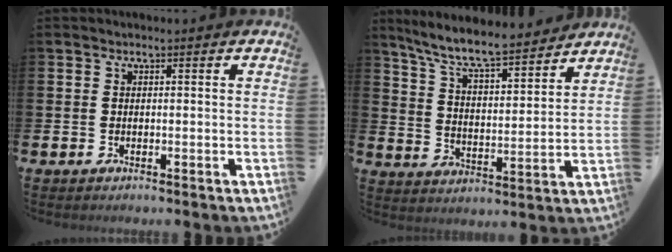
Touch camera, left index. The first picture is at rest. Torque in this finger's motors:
{"motor_torque": [1.03, -1.11, 0.54, 0.21]}